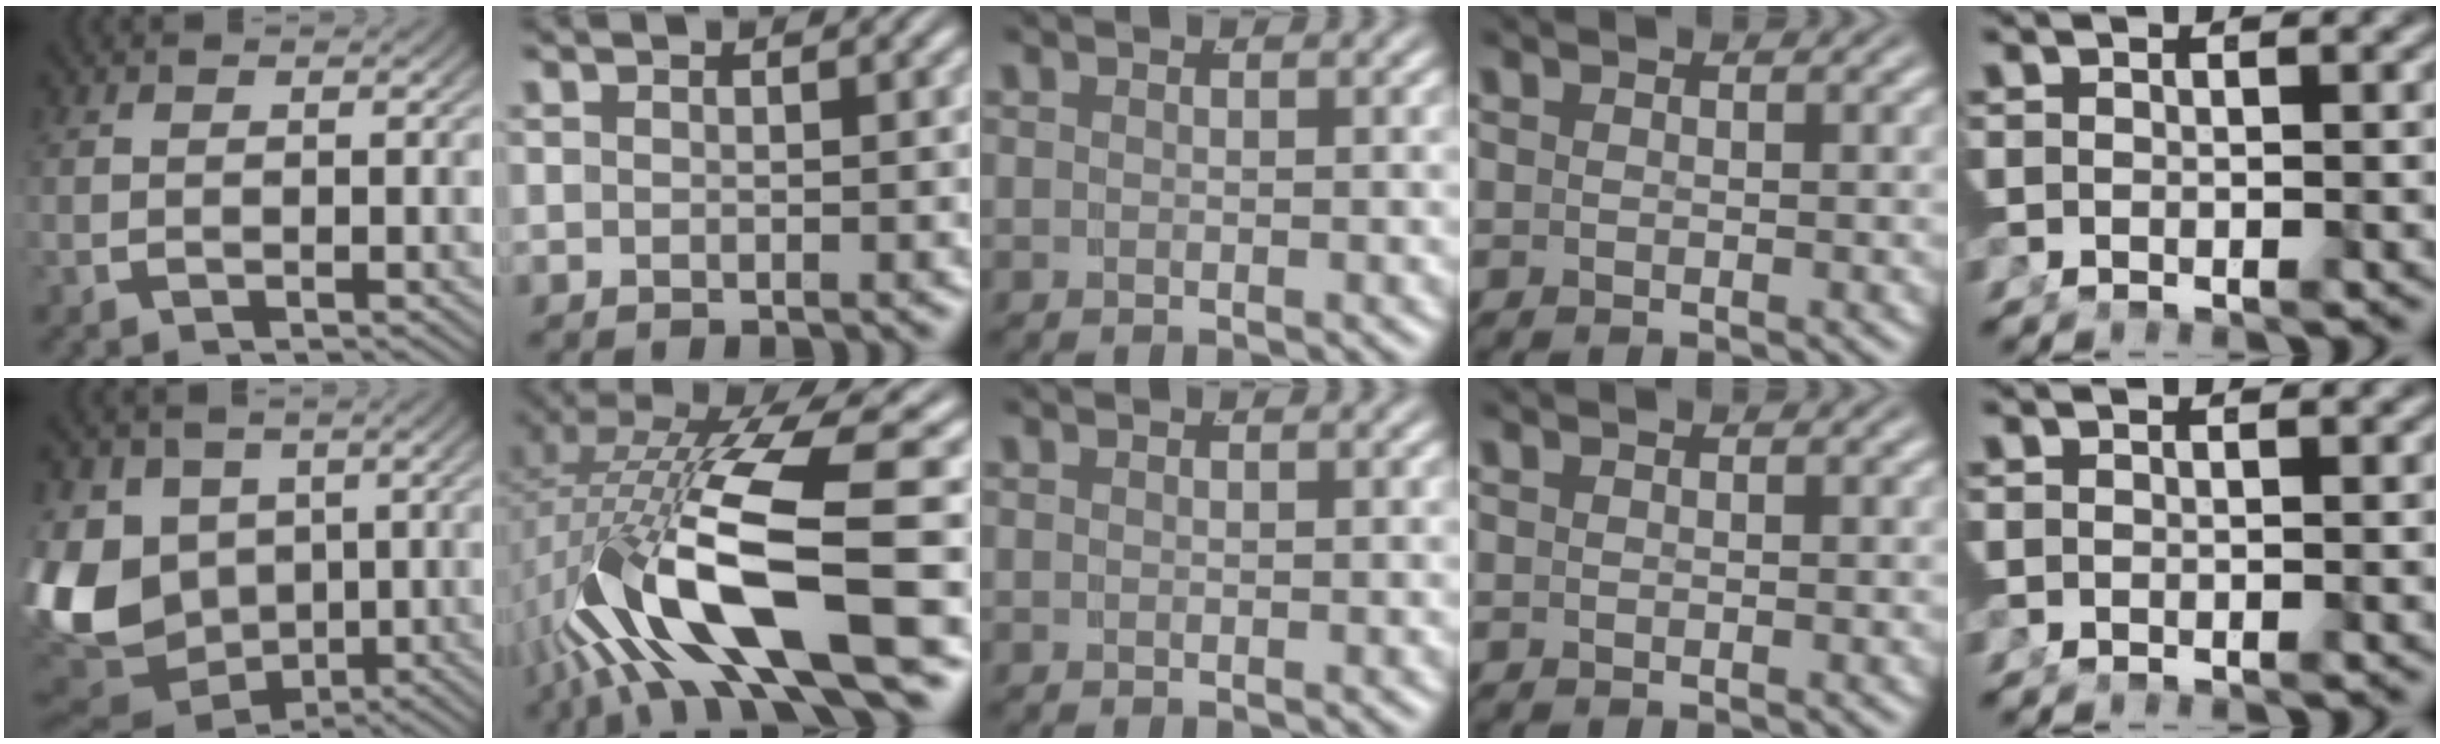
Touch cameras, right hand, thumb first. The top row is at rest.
{"thumb": {"total": 15.8, "force": [-2.7, 12.8, 8.8], "torque": [-0.238, -0.064, -0.022]}, "index": {"total": 12.4, "force": [-2.8, 4.8, 11.1], "torque": [-0.228, -0.025, -0.023]}}